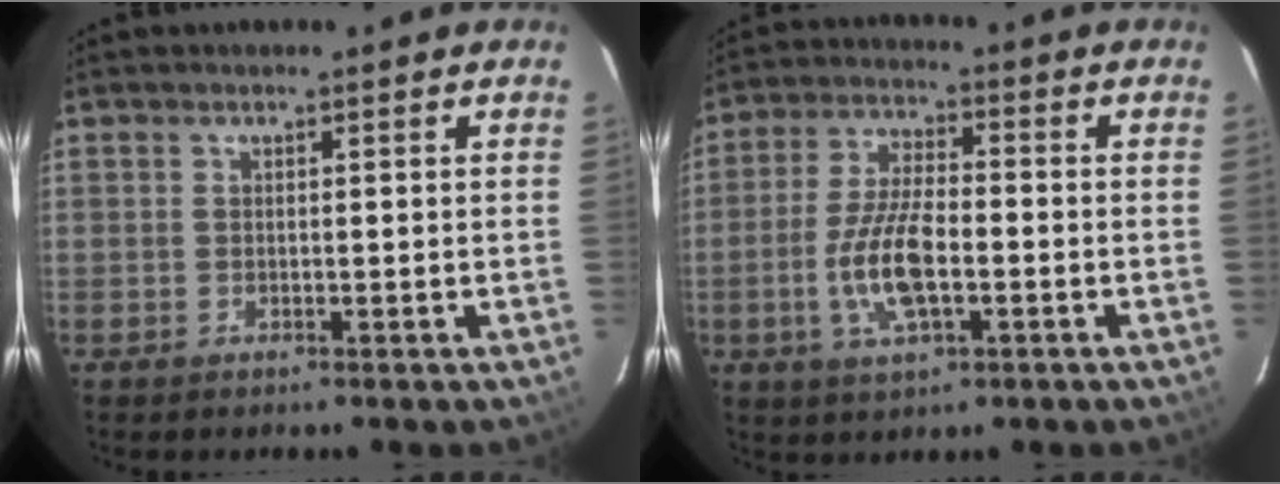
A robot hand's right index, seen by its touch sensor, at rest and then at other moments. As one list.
[{"total": 10.9, "force": [-2.9, 3.9, 9.8], "torque": [-0.200, -0.002, -0.056]}]